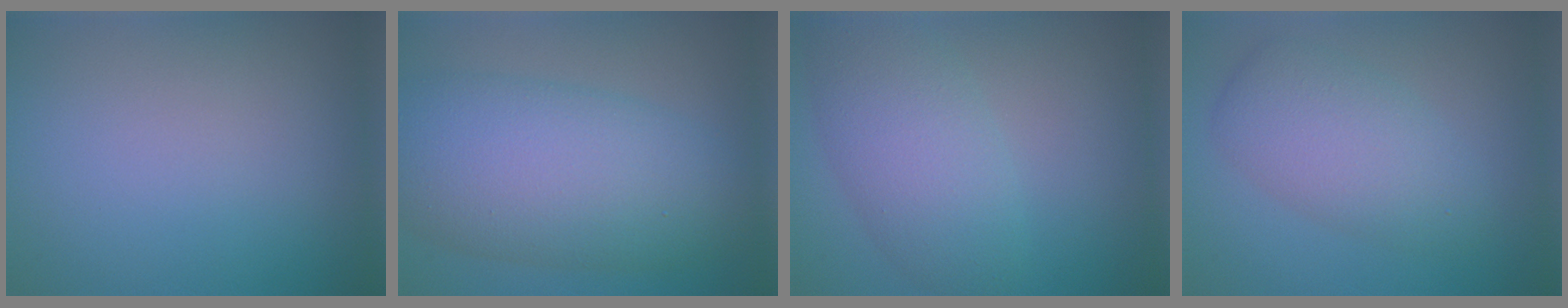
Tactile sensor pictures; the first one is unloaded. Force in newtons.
{"total": 10.7, "press": 10.7, "slide": 0.5}
{"total": 5.6, "press": 5.6, "slide": 0.1}
{"total": 5.2, "press": 5.2, "slide": 0.2}